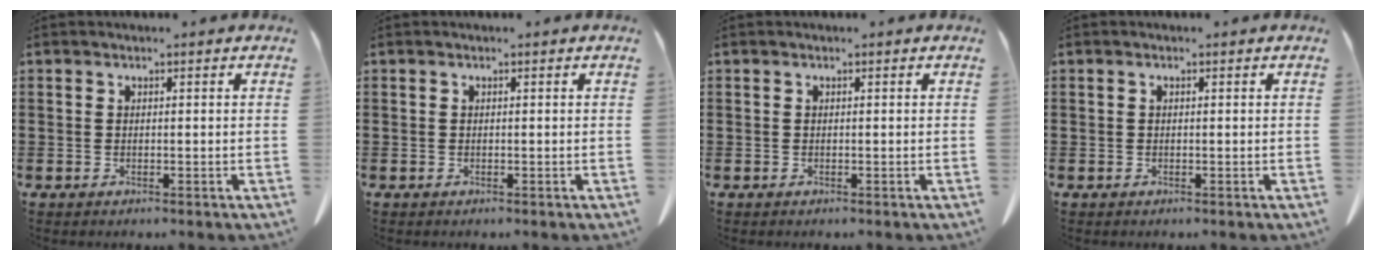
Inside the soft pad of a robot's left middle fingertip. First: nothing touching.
{"total": 0.0}
{"total": 0.0}
{"total": 0.0}